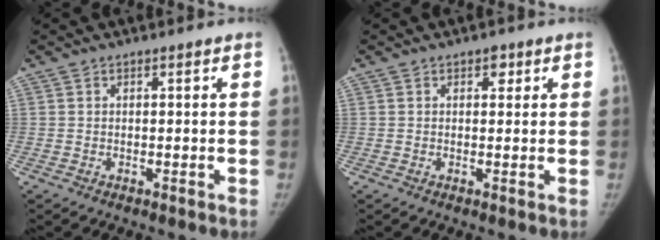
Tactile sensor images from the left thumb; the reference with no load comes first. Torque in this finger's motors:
{"motor_torque": [0.18, -0.16, 0.50, -0.09, 0.03]}